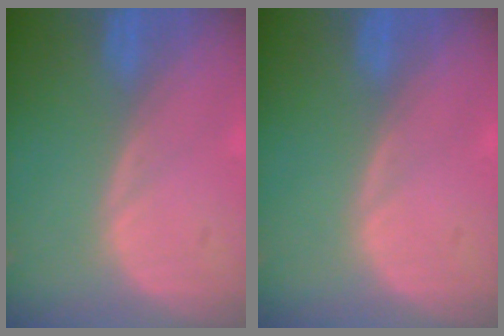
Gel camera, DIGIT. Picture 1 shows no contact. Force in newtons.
{"total": 0.0}